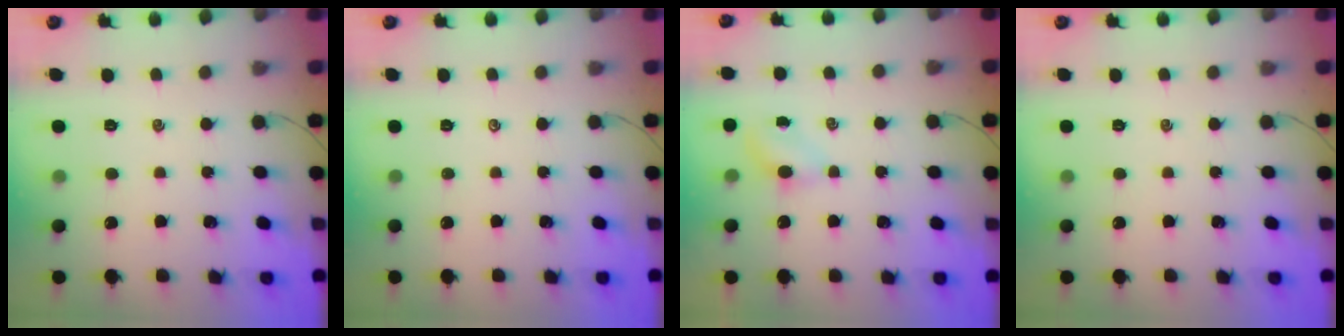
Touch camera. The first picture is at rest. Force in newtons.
{"total": 0.0}
{"total": 3.3, "press": 3.2, "slide": 1.1}
{"total": 0.0}